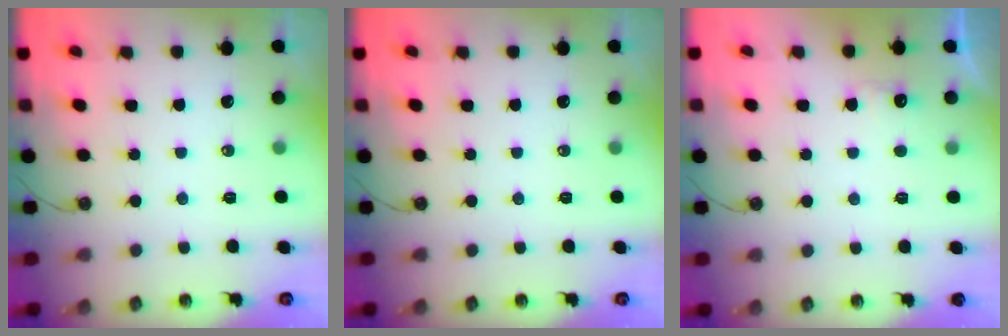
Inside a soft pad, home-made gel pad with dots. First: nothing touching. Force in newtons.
{"total": 0.0}
{"total": 4.7, "press": 4.5, "slide": 1.3}